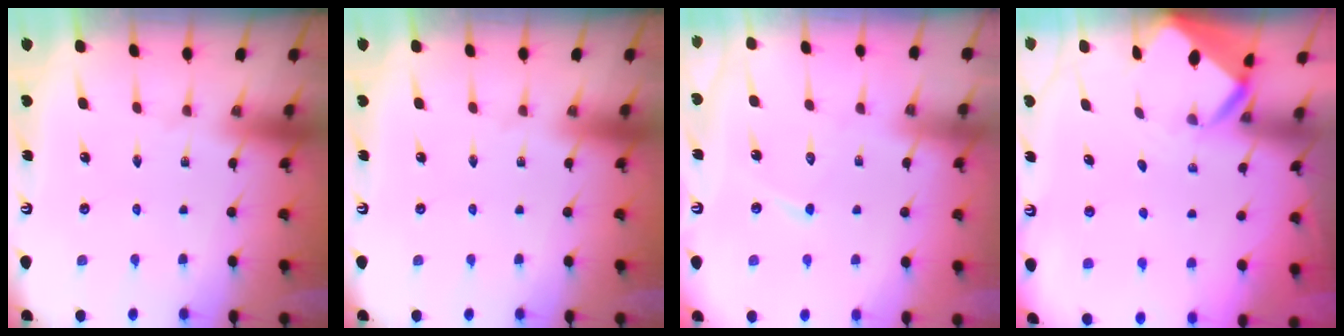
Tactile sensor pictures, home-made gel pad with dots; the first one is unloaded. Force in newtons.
{"total": 0.0}
{"total": 5.8, "press": 5.8, "slide": 0.3}
{"total": 2.9, "press": 2.9, "slide": 0.1}